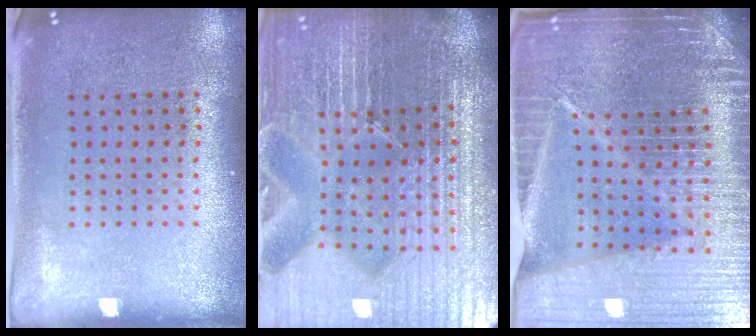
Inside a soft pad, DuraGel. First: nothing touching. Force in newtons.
{"total": 7.2, "press": 6.2, "slide": 3.5}
{"total": 7.0, "press": 6.0, "slide": 3.7}